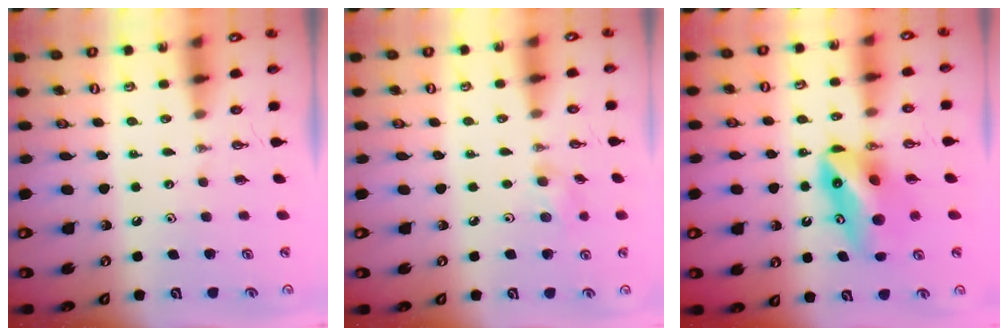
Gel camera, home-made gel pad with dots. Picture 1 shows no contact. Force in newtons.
{"total": 5.4, "press": 4.9, "slide": 2.1}
{"total": 9.8, "press": 9.1, "slide": 3.6}